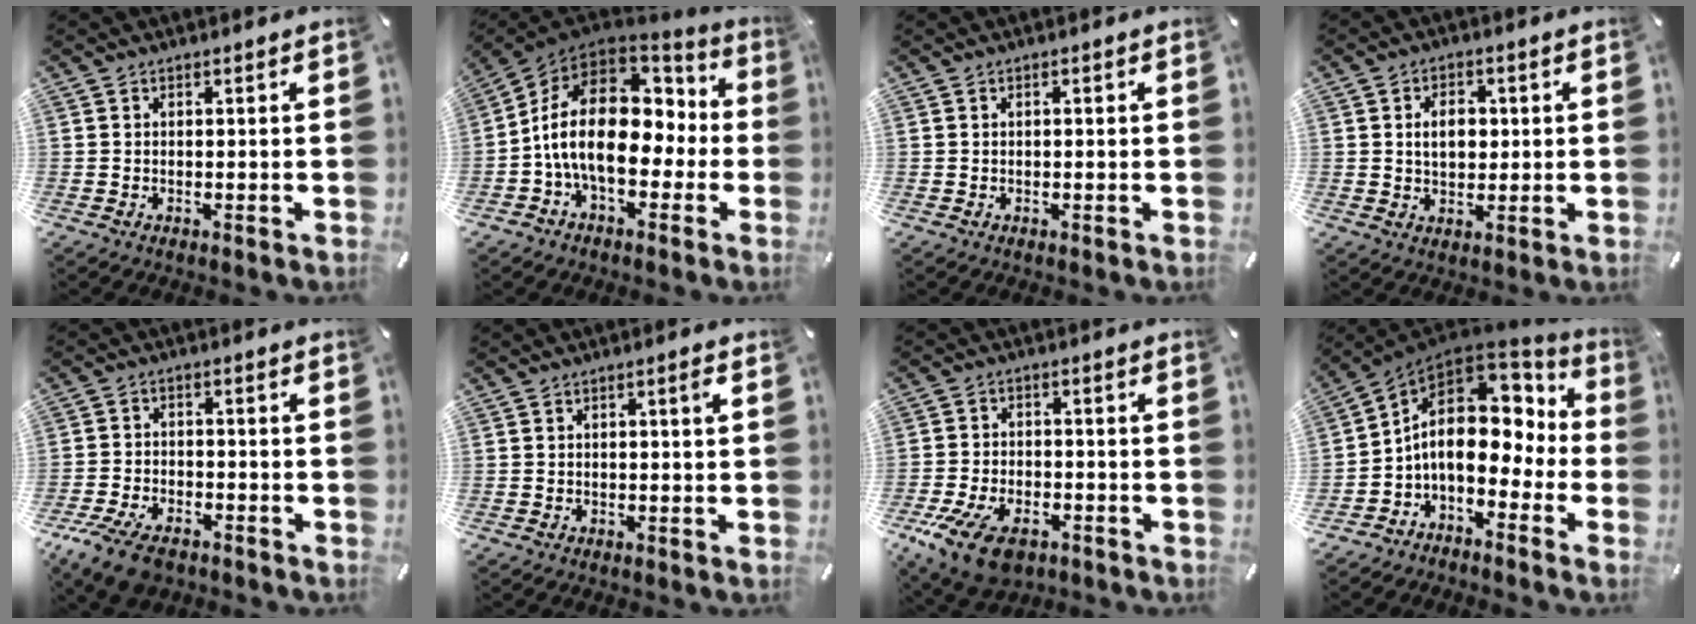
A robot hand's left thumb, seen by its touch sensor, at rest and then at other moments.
{"total": 19.2, "force": [-0.1, 12.3, 14.8], "torque": [-0.276, 0.000, 0.003]}
{"total": 0.7, "force": [-0.1, 0.2, 0.7], "torque": [-0.013, 0.000, -0.002]}
{"total": 6.0, "force": [0.7, 4.4, 4.0], "torque": [-0.061, 0.000, 0.006]}
{"total": 7.9, "force": [-5.5, 4.0, 4.1], "torque": [-0.090, 0.019, -0.103]}
{"total": 1.8, "force": [0.2, 0.2, 1.8], "torque": [-0.032, 0.000, 0.002]}
{"total": 11.3, "force": [-6.5, 6.3, 6.8], "torque": [-0.144, 0.026, -0.118]}
{"total": 12.6, "force": [1.2, 8.6, 9.1], "torque": [-0.157, -0.024, 0.019]}